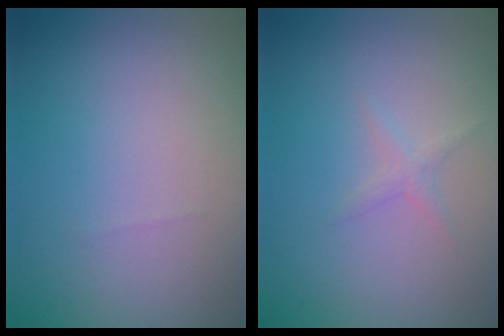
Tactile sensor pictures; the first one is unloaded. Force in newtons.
{"total": 0.9, "press": 0.8, "slide": 0.1}